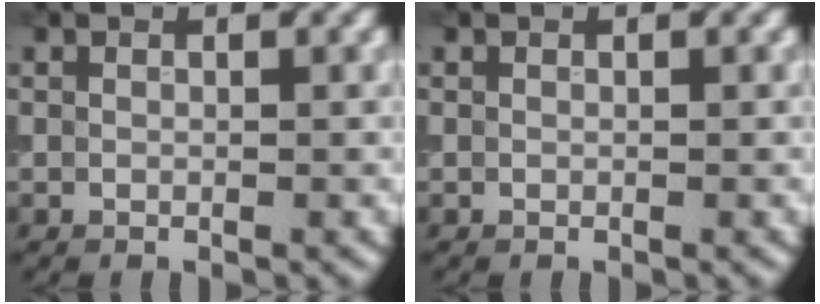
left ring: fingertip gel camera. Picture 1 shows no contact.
{"total": 0.0}